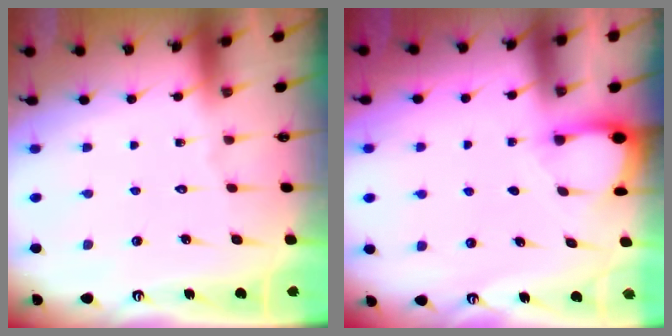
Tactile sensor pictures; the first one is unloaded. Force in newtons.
{"total": 2.8, "press": 2.8, "slide": 0.3}